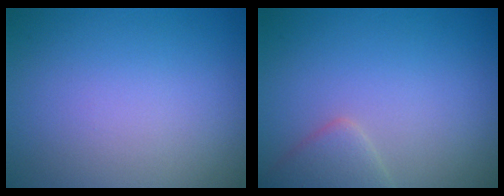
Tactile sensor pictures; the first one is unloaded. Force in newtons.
{"total": 2.4, "press": 2.4, "slide": 0.1}